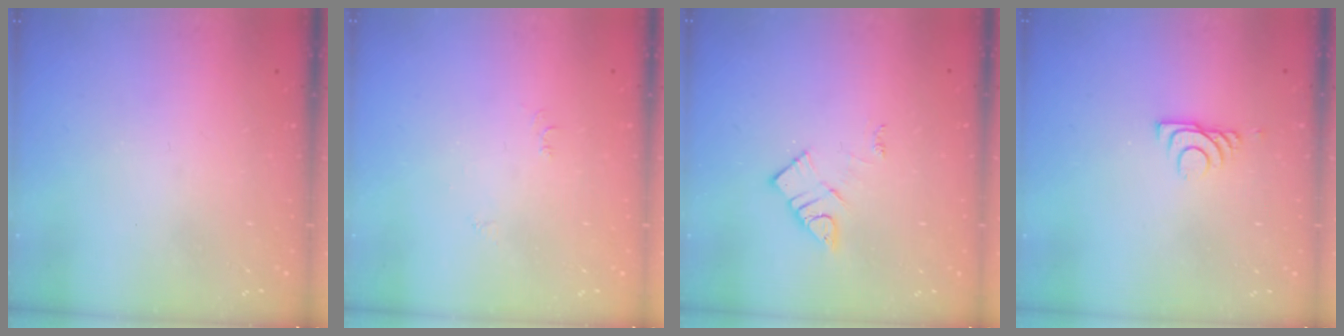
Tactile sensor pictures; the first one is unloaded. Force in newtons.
{"total": 4.0, "press": 4.0, "slide": 0.6}
{"total": 8.2, "press": 8.2, "slide": 0.5}
{"total": 5.9, "press": 5.9, "slide": 0.9}